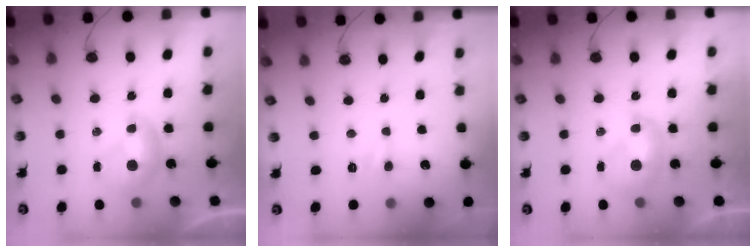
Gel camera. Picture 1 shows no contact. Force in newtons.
{"total": 1.2, "press": 1.1, "slide": 0.5}
{"total": 1.8, "press": 1.7, "slide": 0.2}